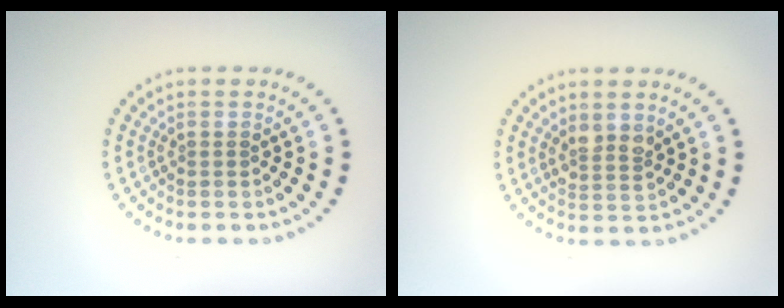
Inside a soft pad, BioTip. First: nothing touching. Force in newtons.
{"total": 1.8, "press": 1.6, "slide": 0.9}